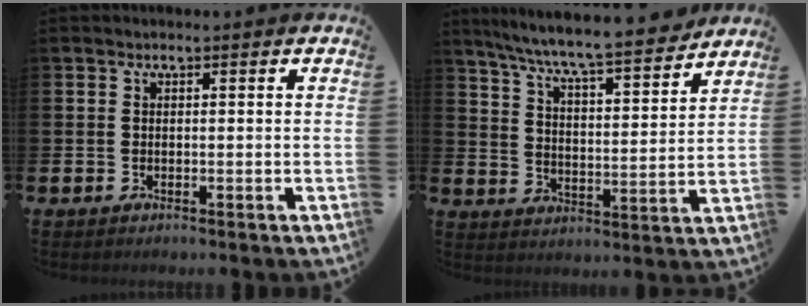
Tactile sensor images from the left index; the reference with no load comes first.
{"total": 8.2, "force": [7.7, 0.3, 2.7], "torque": [-0.078, -0.059, 0.131]}